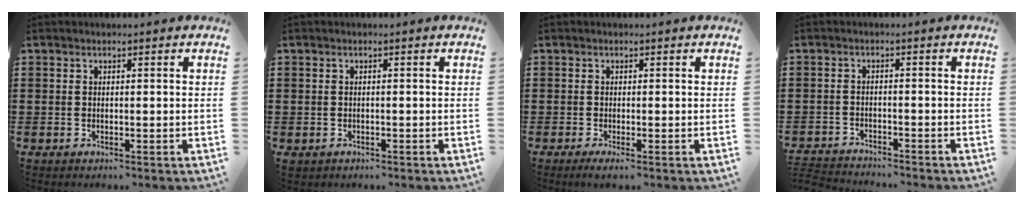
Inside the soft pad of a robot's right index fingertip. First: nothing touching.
{"total": 0.7, "force": [-0.5, 0.4, 0.1], "torque": [-0.004, 0.002, -0.013]}
{"total": 0.9, "force": [-0.5, 0.0, 0.7], "torque": [-0.018, -0.008, -0.011]}
{"total": 2.4, "force": [-2.4, 0.1, -0.3], "torque": [-0.004, 0.000, -0.055]}